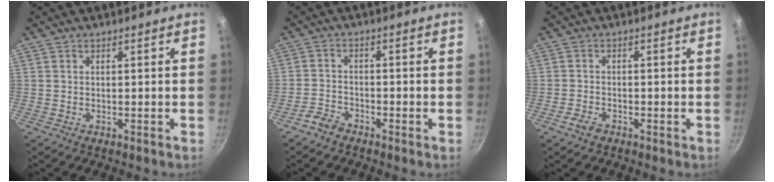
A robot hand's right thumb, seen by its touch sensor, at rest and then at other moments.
{"total": 3.3, "force": [-2.7, 1.6, 1.0], "torque": [-0.020, 0.025, -0.055]}
{"total": 2.6, "force": [-1.7, 1.5, 1.4], "torque": [-0.027, 0.013, -0.034]}